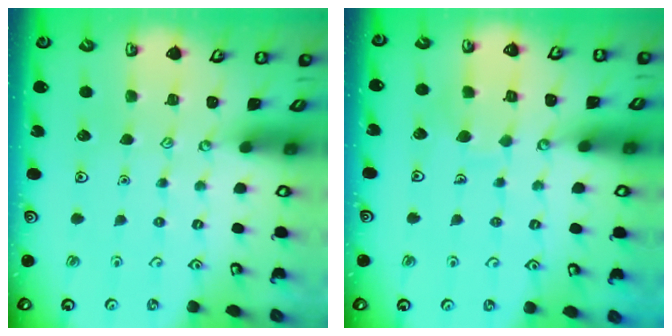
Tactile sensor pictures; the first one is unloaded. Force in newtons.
{"total": 6.4, "press": 6.3, "slide": 0.5}